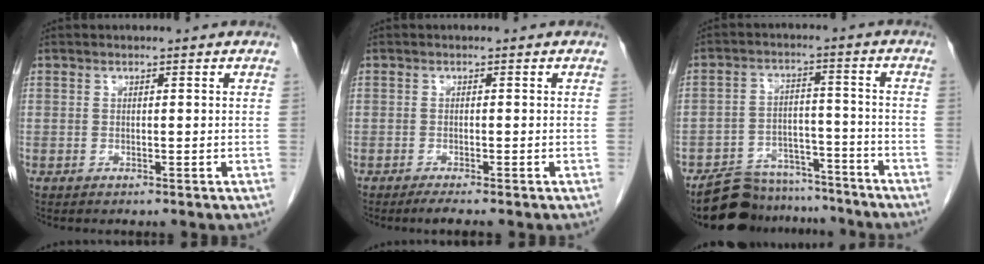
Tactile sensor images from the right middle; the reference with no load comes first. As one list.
[{"total": 1.8, "force": [-1.4, -0.3, 1.1], "torque": [-0.023, -0.007, -0.025]}, {"total": 11.7, "force": [-10.7, 4.4, 1.9], "torque": [-0.022, 0.020, -0.164]}]